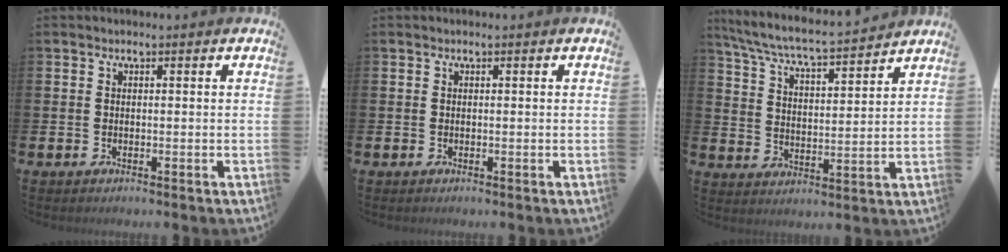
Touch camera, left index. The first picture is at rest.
{"total": 0.0}
{"total": 6.6, "force": [6.3, 0.1, 2.1], "torque": [-0.068, -0.048, 0.107]}